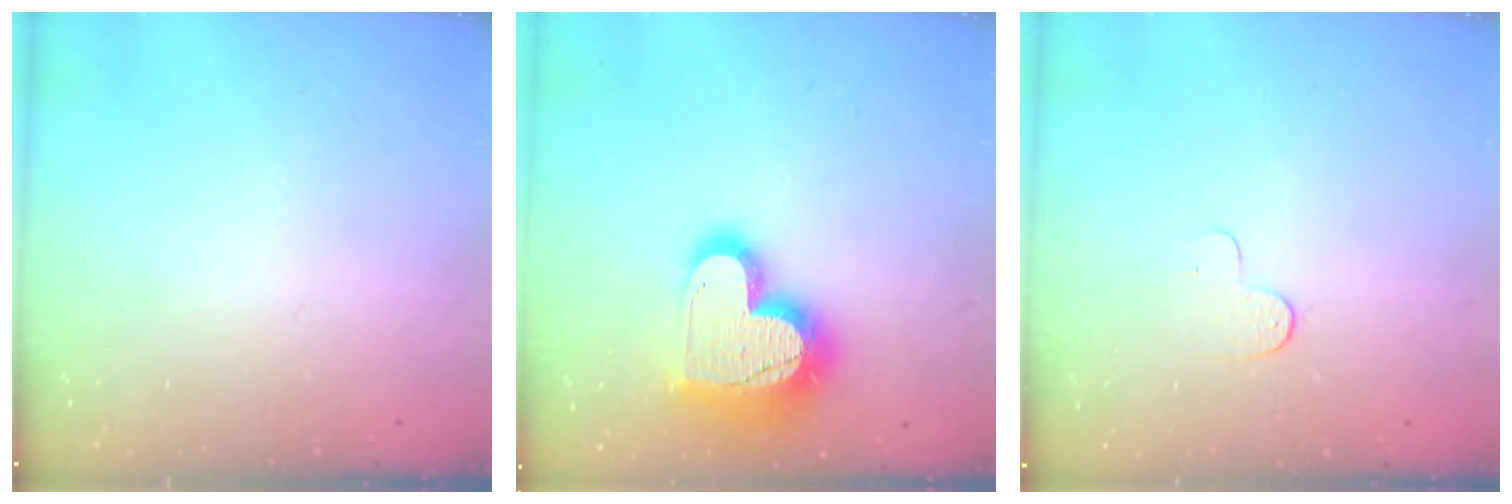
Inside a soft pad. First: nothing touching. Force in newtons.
{"total": 19.8, "press": 19.8, "slide": 1.7}
{"total": 4.0, "press": 4.0, "slide": 0.5}